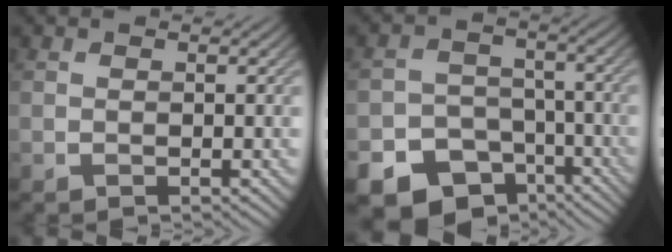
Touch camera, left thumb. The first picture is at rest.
{"total": 17.0, "force": [-10.7, 12.6, 4.2], "torque": [-0.096, -0.075, -0.148]}